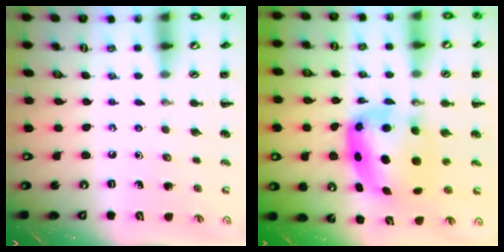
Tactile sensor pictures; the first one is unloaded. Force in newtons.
{"total": 7.5, "press": 7.3, "slide": 1.5}